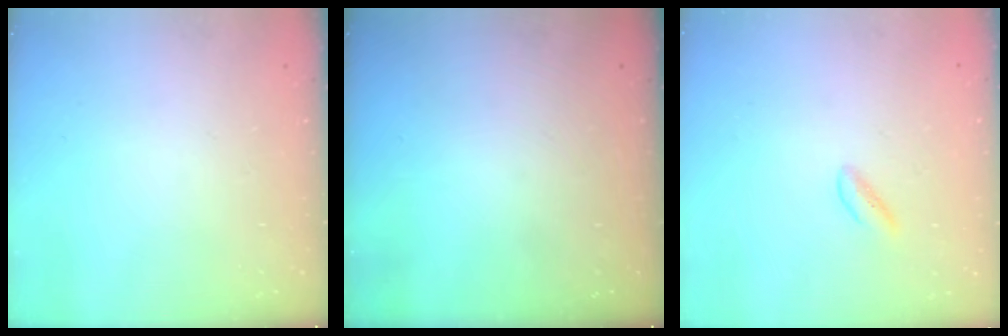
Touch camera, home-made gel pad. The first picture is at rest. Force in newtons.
{"total": 0.0}
{"total": 0.0}